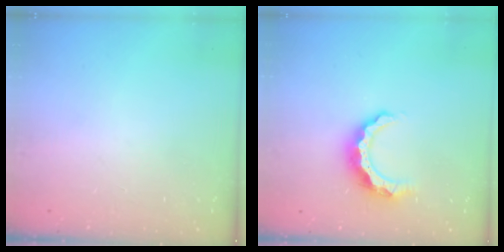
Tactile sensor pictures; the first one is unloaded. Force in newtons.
{"total": 8.3, "press": 8.3, "slide": 0.6}